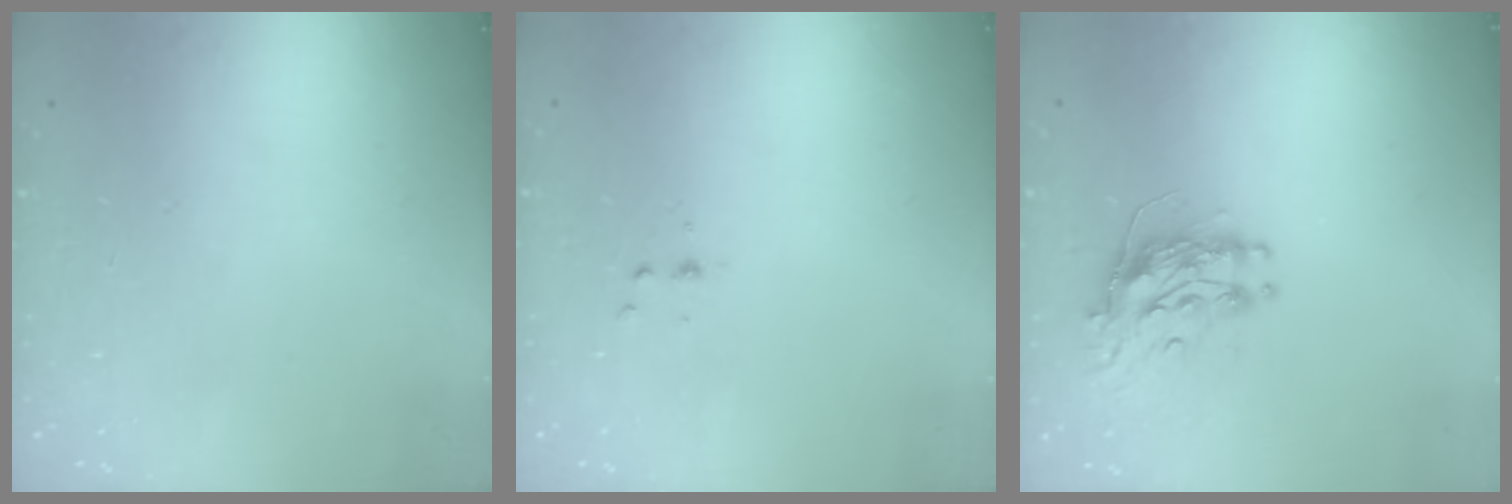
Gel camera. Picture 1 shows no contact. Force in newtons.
{"total": 3.2, "press": 3.1, "slide": 0.4}
{"total": 9.6, "press": 9.6, "slide": 0.3}